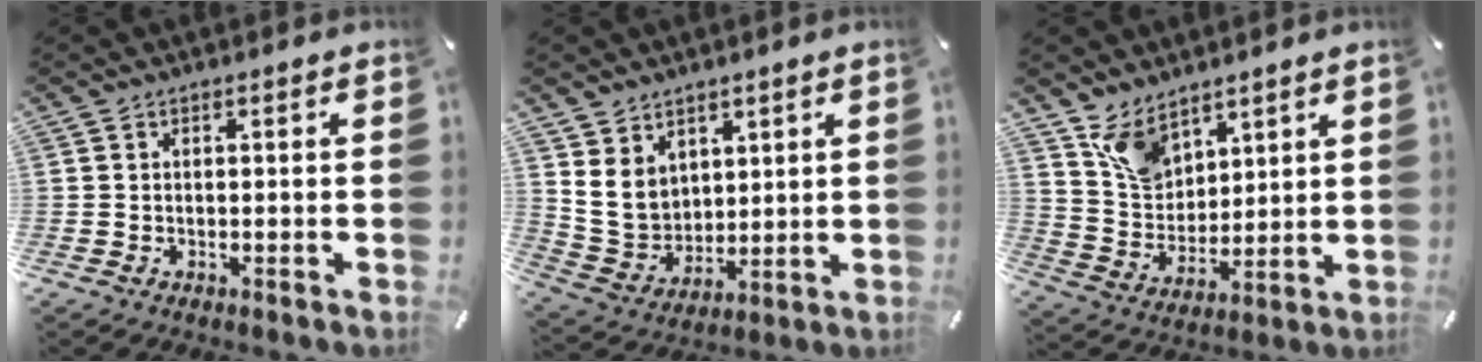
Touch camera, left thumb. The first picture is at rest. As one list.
[{"total": 9.3, "force": [4.4, 7.9, 2.2], "torque": [-0.069, -0.031, 0.089]}, {"total": 10.0, "force": [6.8, 6.4, 3.4], "torque": [-0.087, -0.029, 0.136]}]